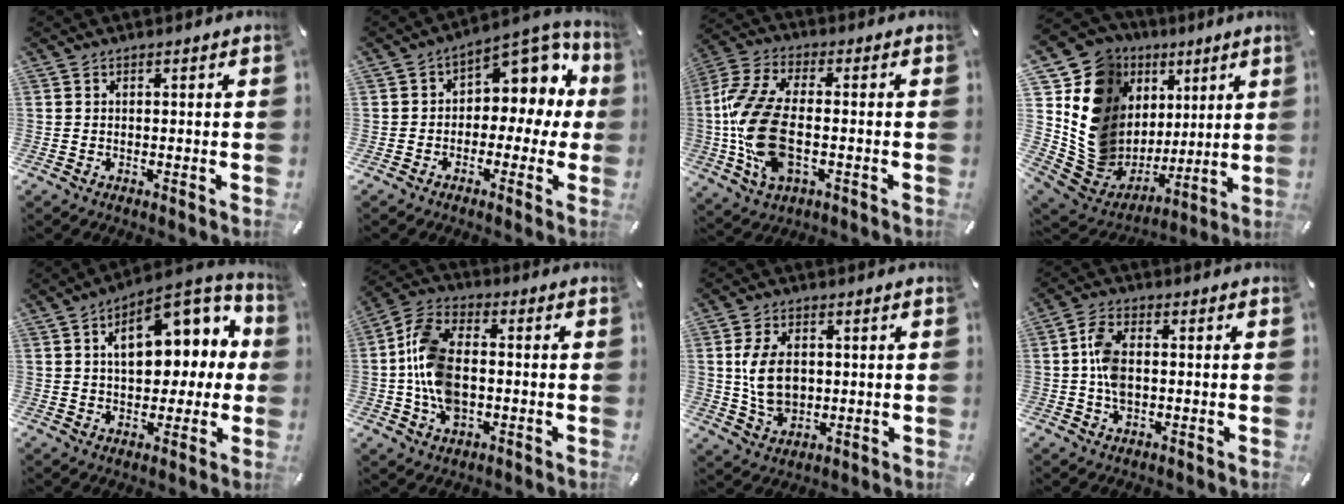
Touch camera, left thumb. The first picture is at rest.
{"total": 9.6, "force": [3.5, 6.6, 6.1], "torque": [-0.078, -0.031, 0.062]}
{"total": 15.7, "force": [-2.1, 8.5, 13.1], "torque": [-0.288, -0.008, -0.037]}
{"total": 15.6, "force": [4.1, 14.0, 5.3], "torque": [-0.083, -0.065, 0.112]}
{"total": 16.5, "force": [4.9, 9.7, 12.4], "torque": [-0.163, -0.019, 0.083]}
{"total": 12.2, "force": [-1.8, 8.2, 8.9], "torque": [-0.202, 0.011, -0.031]}
{"total": 9.6, "force": [1.0, 7.1, 6.3], "torque": [-0.140, 0.000, 0.016]}
{"total": 6.5, "force": [-0.1, 4.0, 5.1], "torque": [-0.115, 0.004, -0.004]}